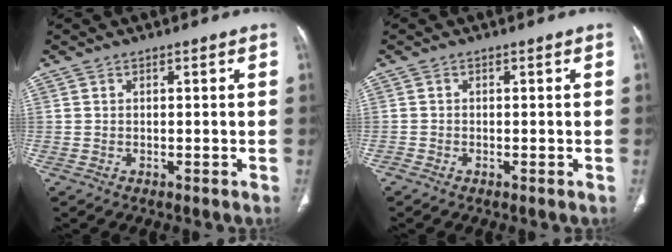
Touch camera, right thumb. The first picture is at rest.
{"total": 0.6, "force": [-0.4, 0.2, 0.3], "torque": [-0.007, -0.002, -0.011]}